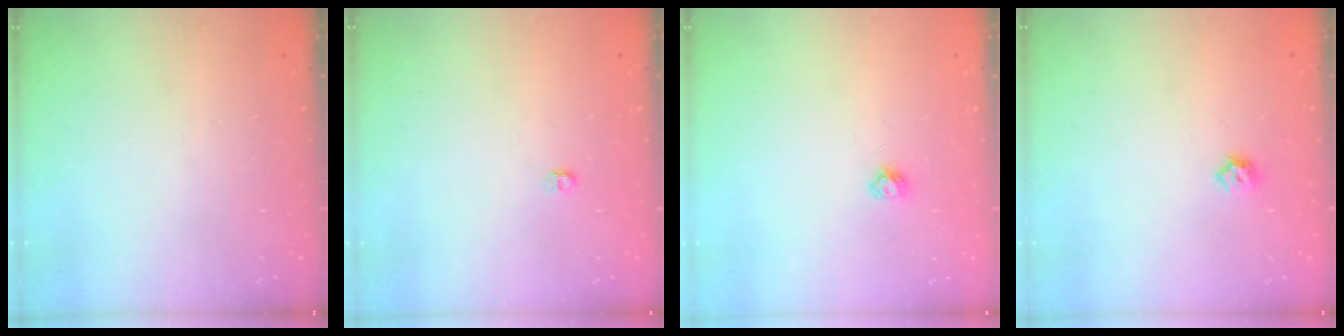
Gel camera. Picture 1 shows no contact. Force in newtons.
{"total": 3.7, "press": 3.7, "slide": 0.4}
{"total": 3.5, "press": 3.4, "slide": 0.3}
{"total": 3.8, "press": 3.8, "slide": 0.8}